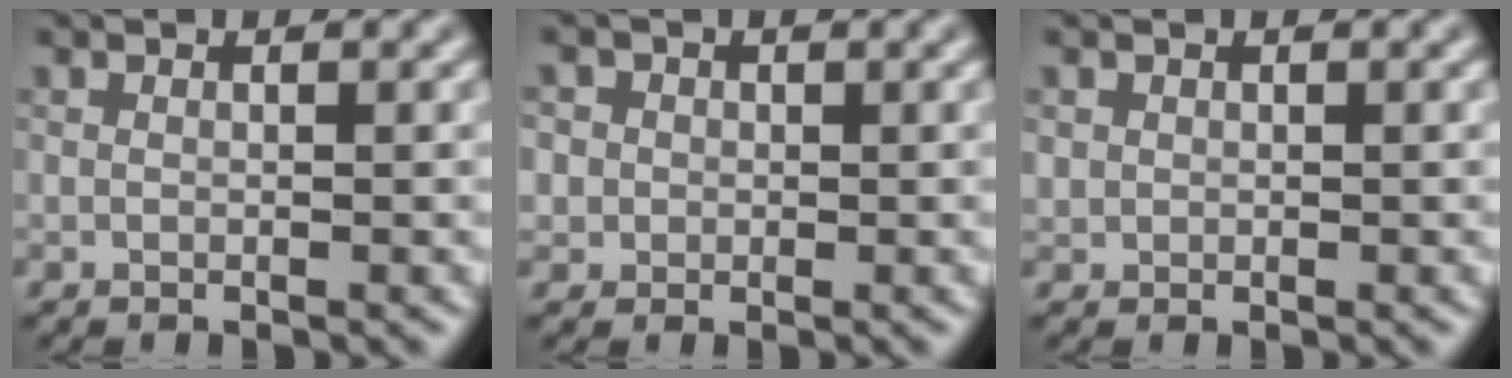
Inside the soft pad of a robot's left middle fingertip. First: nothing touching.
{"total": 1.7, "force": [0.6, 1.5, 0.2], "torque": [-0.022, 0.010, 0.023]}
{"total": 0.5, "force": [0.0, -0.2, -0.5], "torque": [-0.001, 0.002, 0.014]}